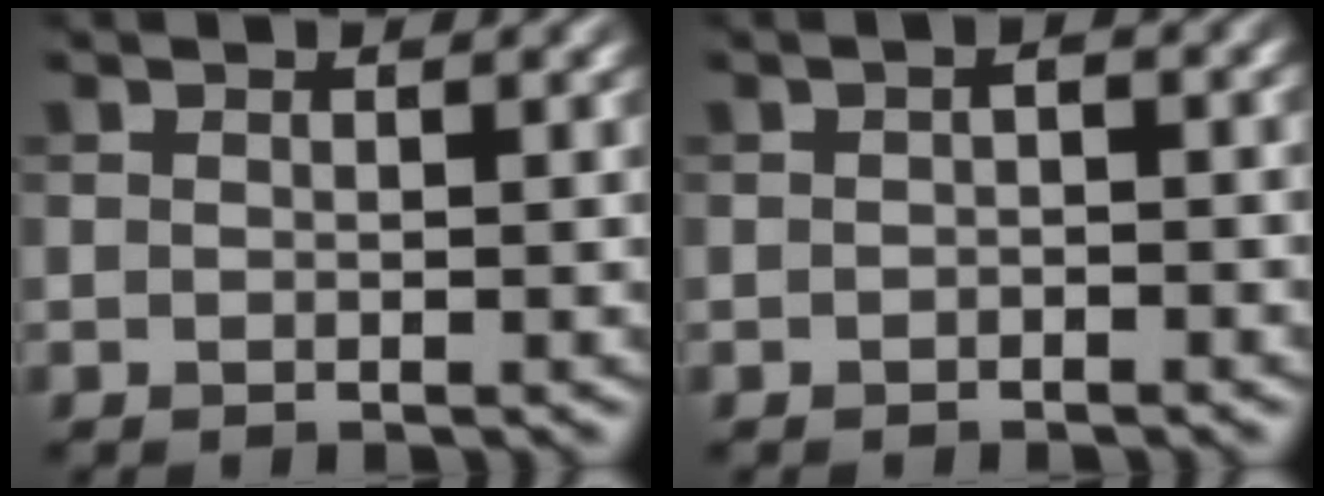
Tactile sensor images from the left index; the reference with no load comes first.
{"total": 1.0, "force": [-0.5, 0.5, 0.8], "torque": [-0.015, 0.004, -0.009]}